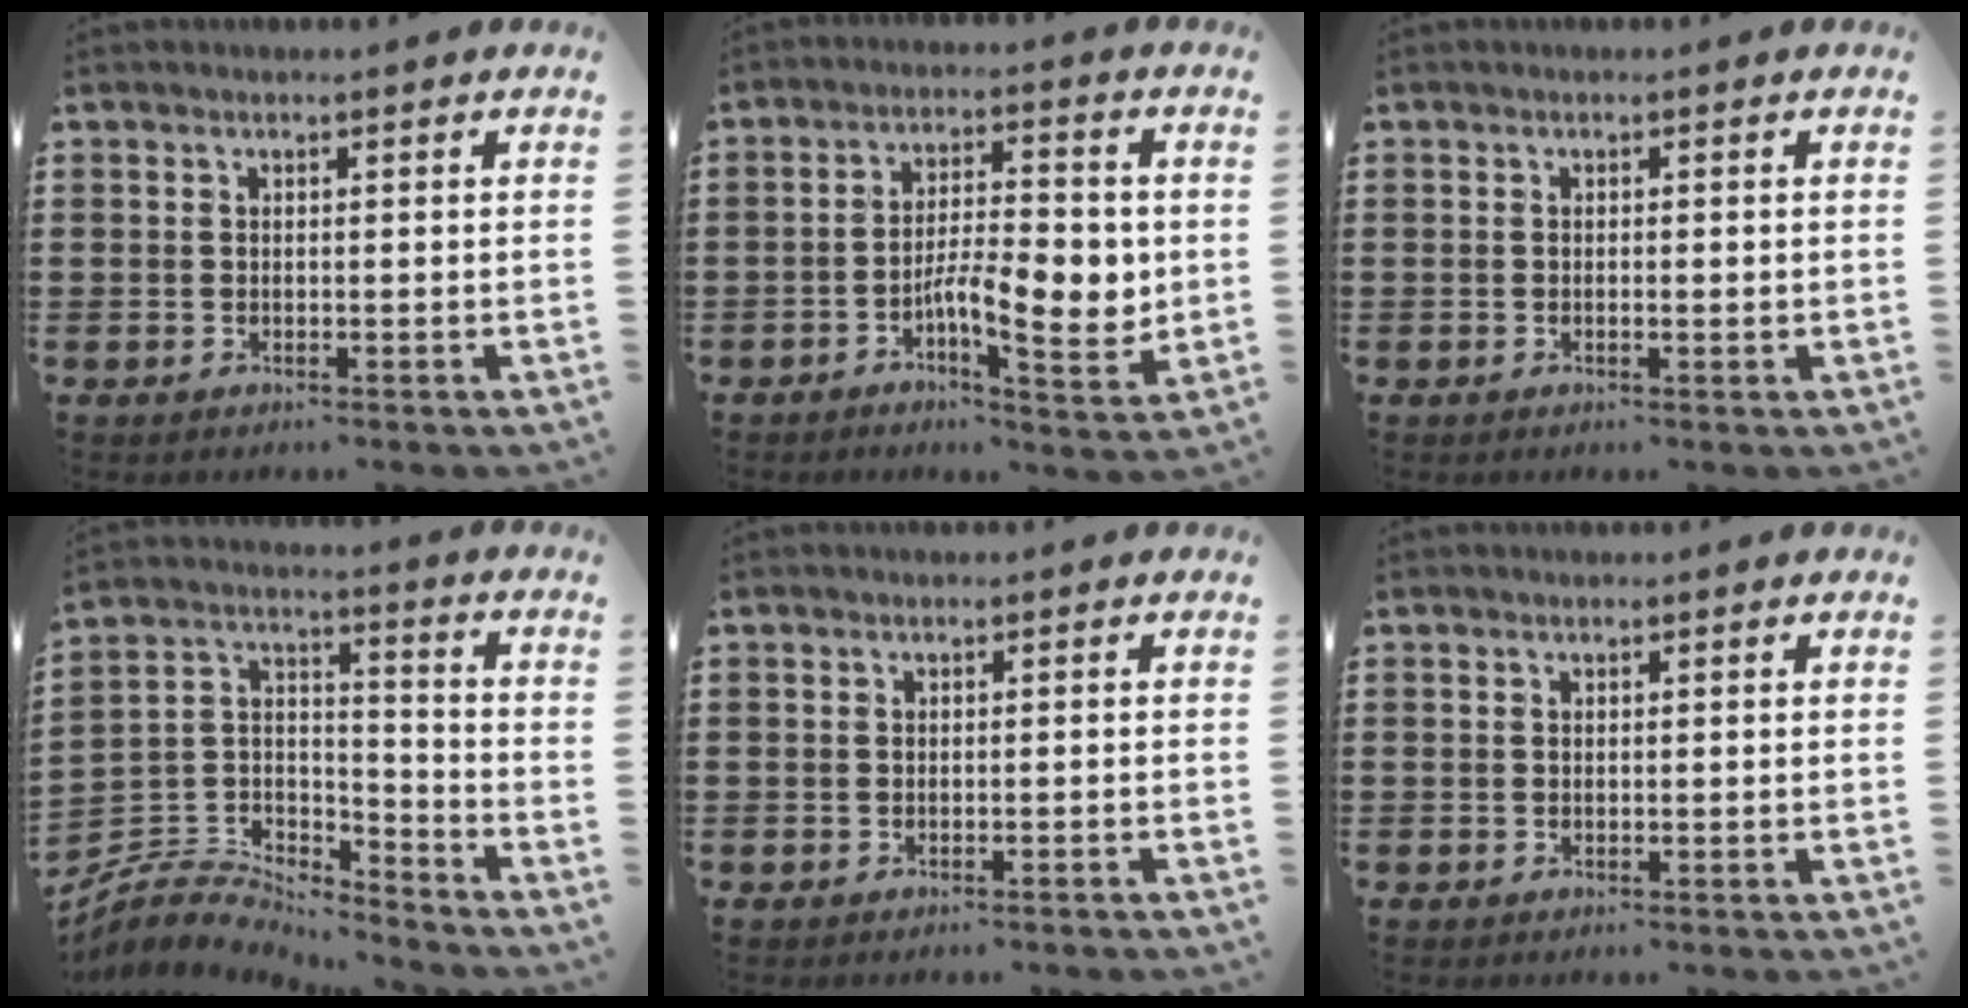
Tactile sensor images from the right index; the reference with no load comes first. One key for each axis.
{"total": 9.4, "fx": -2.0, "fy": 3.2, "fz": 8.6, "tx": -0.134, "ty": 0.001, "tz": -0.035}
{"total": 0.6, "fx": -0.1, "fy": 0.2, "fz": 0.6, "tx": -0.011, "ty": -0.003, "tz": -0.001}
{"total": 5.7, "fx": -5.4, "fy": 1.9, "fz": 0.2, "tx": -0.025, "ty": -0.001, "tz": -0.113}
{"total": 0.6, "fx": -0.6, "fy": 0.0, "fz": 0.2, "tx": -0.004, "ty": -0.002, "tz": -0.012}
{"total": 0.0}